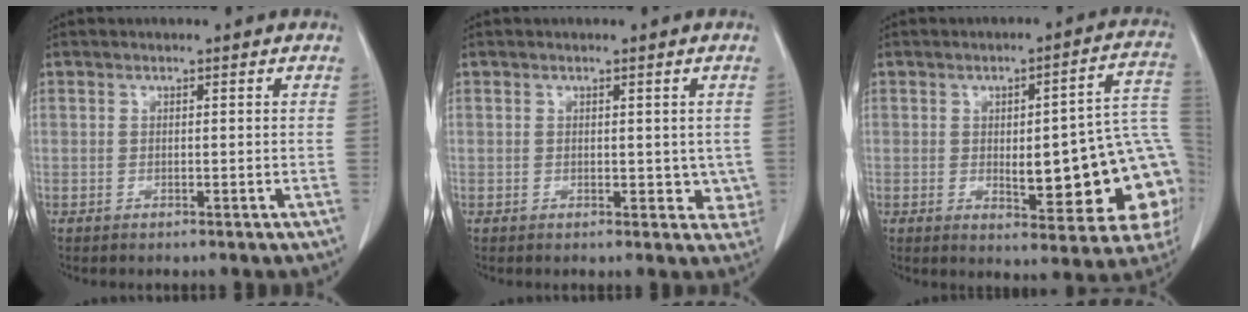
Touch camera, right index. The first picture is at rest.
{"total": 3.2, "force": [0.1, 2.1, 2.4], "torque": [-0.010, -0.003, 0.002]}
{"total": 19.4, "force": [-2.5, 5.2, 18.5], "torque": [-0.157, 0.030, -0.013]}